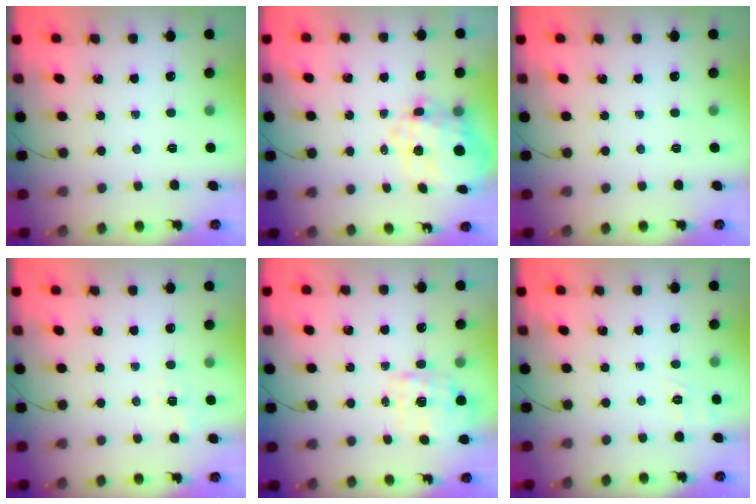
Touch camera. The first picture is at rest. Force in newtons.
{"total": 11.1, "press": 10.9, "slide": 2.3}
{"total": 0.0}
{"total": 1.8, "press": 0.4, "slide": 1.8}
{"total": 1.8, "press": 1.7, "slide": 0.5}
{"total": 1.9, "press": 0.7, "slide": 1.7}